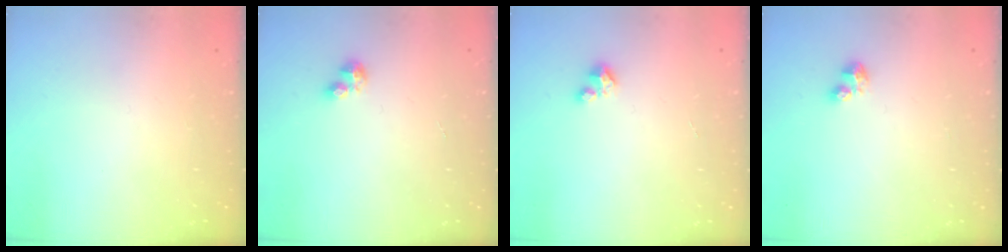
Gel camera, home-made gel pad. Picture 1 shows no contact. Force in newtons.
{"total": 3.4, "press": 3.4, "slide": 0.3}
{"total": 1.5, "press": 1.5, "slide": 0.2}
{"total": 3.1, "press": 3.0, "slide": 0.5}